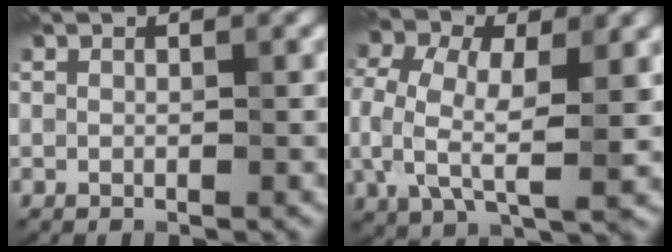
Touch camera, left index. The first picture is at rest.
{"total": 8.7, "force": [0.1, 5.1, 7.0], "torque": [-0.166, 0.006, -0.001]}